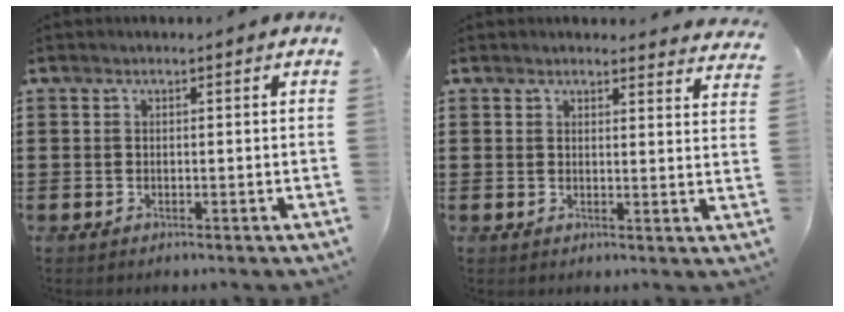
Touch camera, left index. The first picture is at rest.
{"total": 2.5, "force": [2.5, 0.5, 0.0], "torque": [0.001, -0.012, 0.046]}